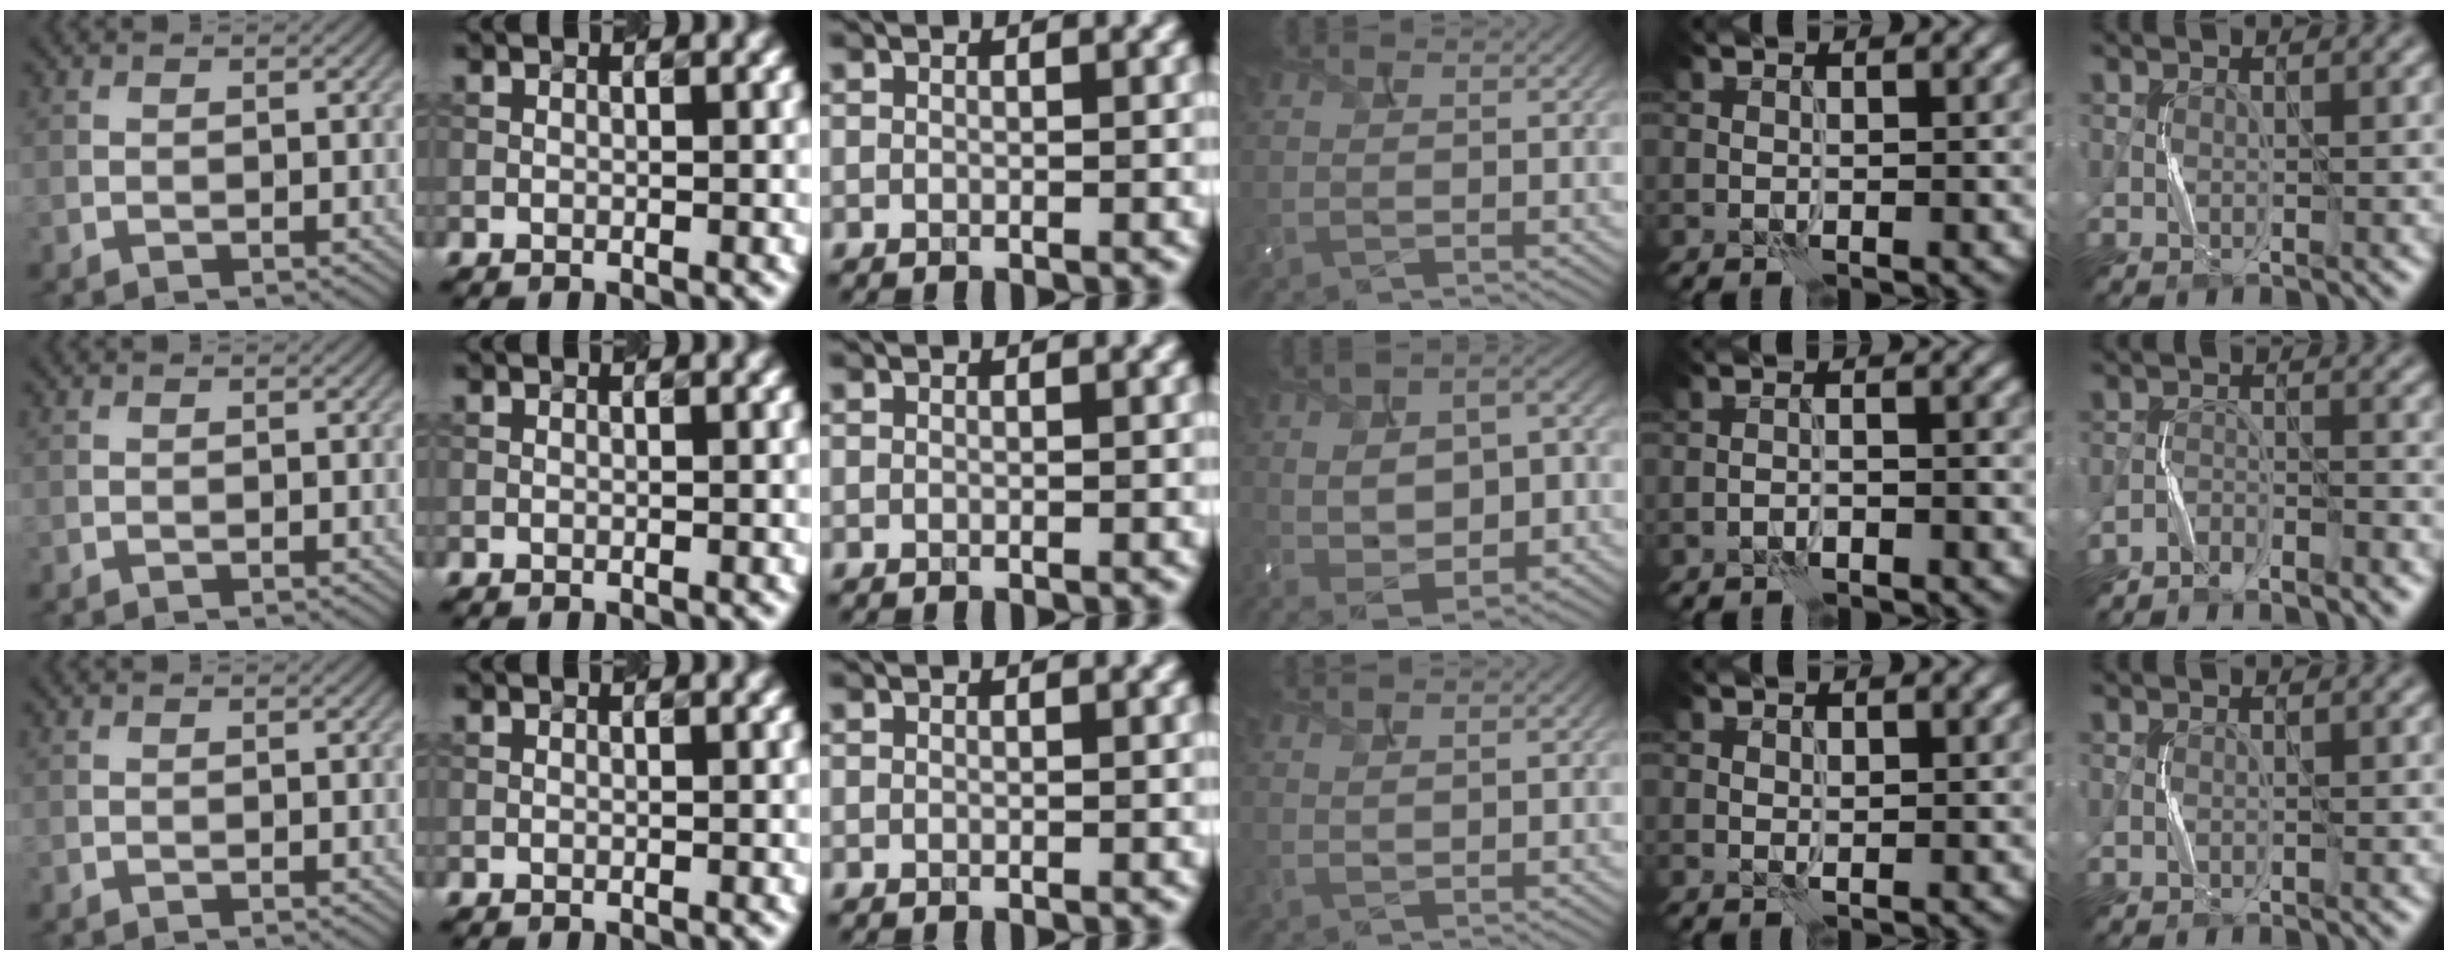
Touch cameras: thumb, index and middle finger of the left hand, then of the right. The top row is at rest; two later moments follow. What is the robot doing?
{"motion": "squeeze", "object": "bubble wrap"}